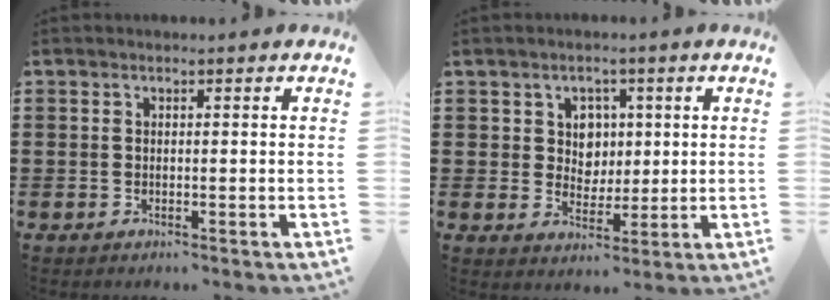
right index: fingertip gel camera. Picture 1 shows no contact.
{"total": 4.5, "force": [1.3, 4.1, 1.4], "torque": [-0.040, 0.010, 0.021]}